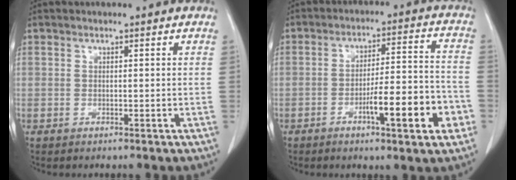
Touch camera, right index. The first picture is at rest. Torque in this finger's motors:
{"motor_torque": [0.75, -0.54, 0.38, 0.14]}